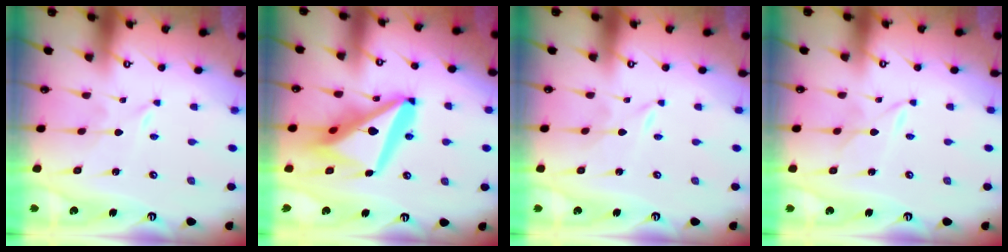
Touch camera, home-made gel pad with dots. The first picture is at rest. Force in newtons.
{"total": 20.2, "press": 20.0, "slide": 2.3}
{"total": 0.0}
{"total": 2.8, "press": 2.8, "slide": 0.4}